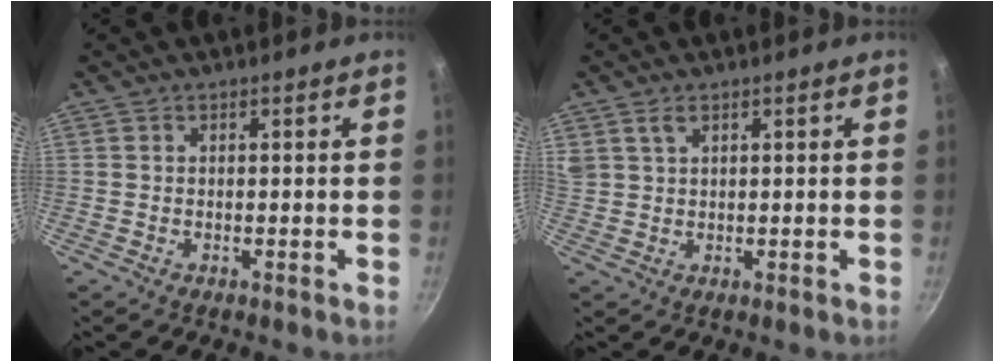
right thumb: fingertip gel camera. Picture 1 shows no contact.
{"total": 3.4, "force": [2.1, 1.8, 2.0], "torque": [-0.039, 0.003, 0.050]}